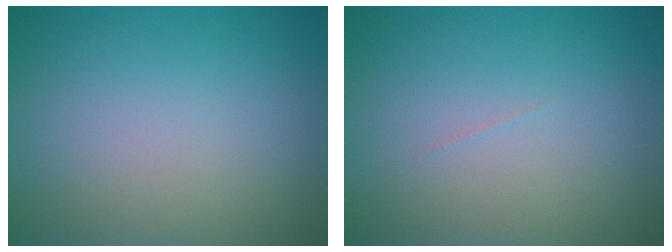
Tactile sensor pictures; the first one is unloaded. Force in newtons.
{"total": 0.0}